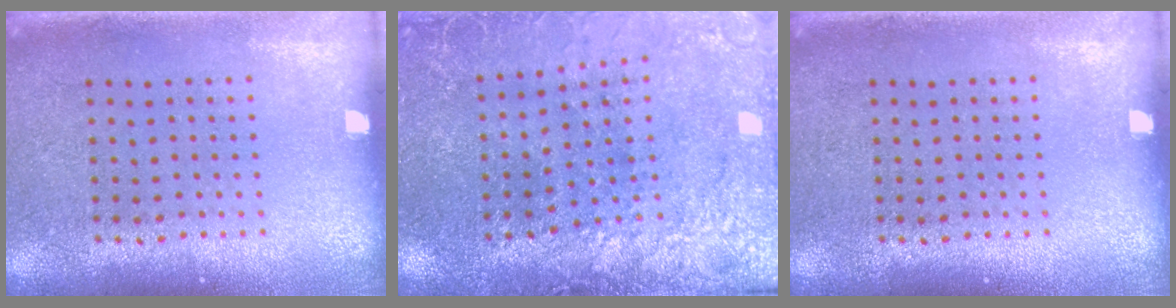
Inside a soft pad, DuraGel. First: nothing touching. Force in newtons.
{"total": 2.8, "press": 2.8, "slide": 0.1}
{"total": 0.0}